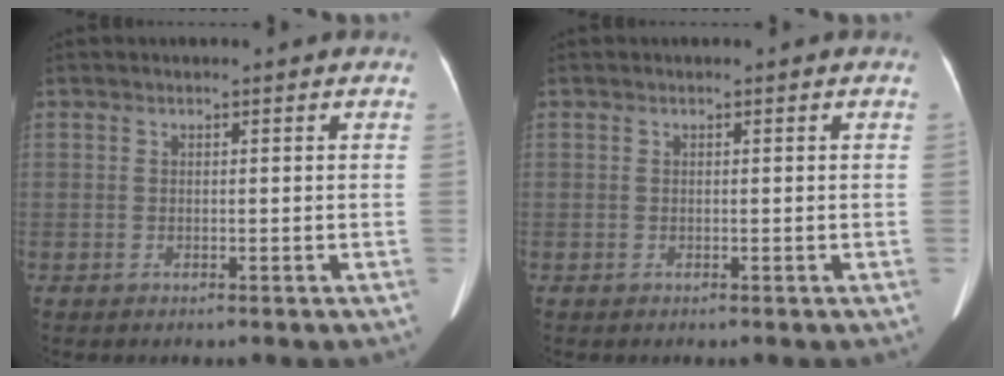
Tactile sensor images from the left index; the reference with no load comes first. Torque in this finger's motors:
{"motor_torque": [-0.12, -0.04, 0.01, 0.02]}